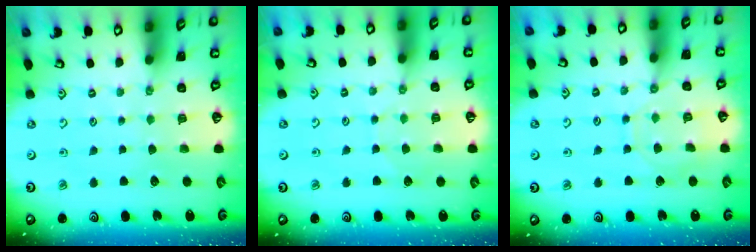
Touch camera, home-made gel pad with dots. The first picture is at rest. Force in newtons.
{"total": 4.1, "press": 4.1, "slide": 0.4}
{"total": 8.4, "press": 8.4, "slide": 0.6}